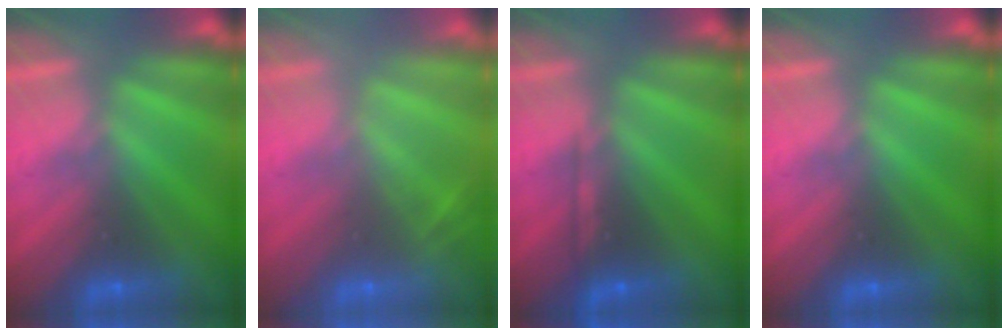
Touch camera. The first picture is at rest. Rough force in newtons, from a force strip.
{"total": 2.0}
{"total": 2.2}
{"total": 0.0}